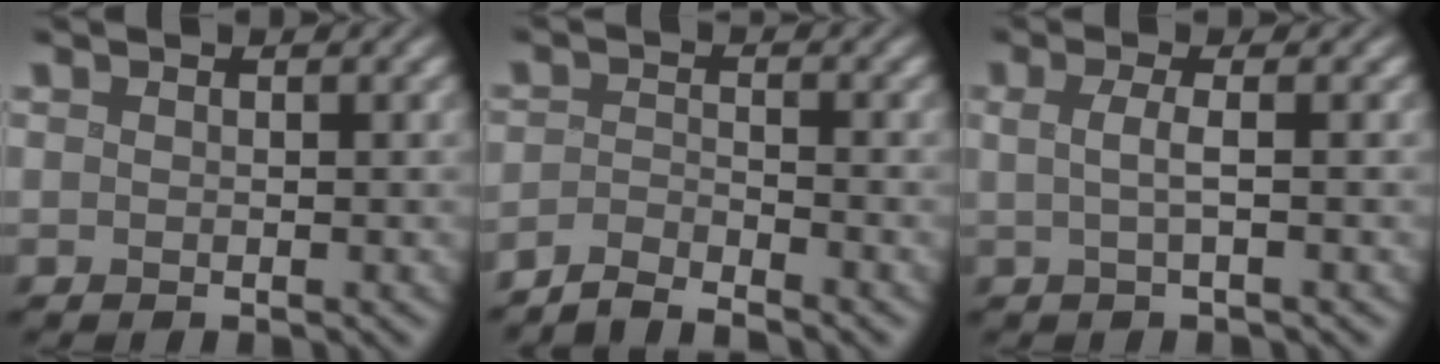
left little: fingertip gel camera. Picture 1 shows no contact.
{"total": 2.8, "force": [-2.6, 0.4, 1.1], "torque": [-0.014, 0.004, -0.060]}
{"total": 2.2, "force": [0.0, 0.6, 2.1], "torque": [-0.037, 0.001, -0.005]}